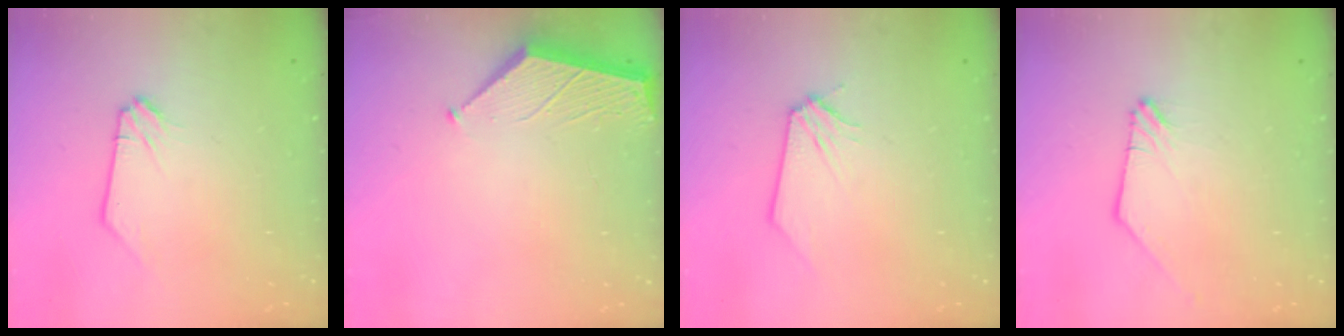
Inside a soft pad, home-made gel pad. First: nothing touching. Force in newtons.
{"total": 3.4, "press": 3.4, "slide": 0.3}
{"total": 0.0}
{"total": 0.0}